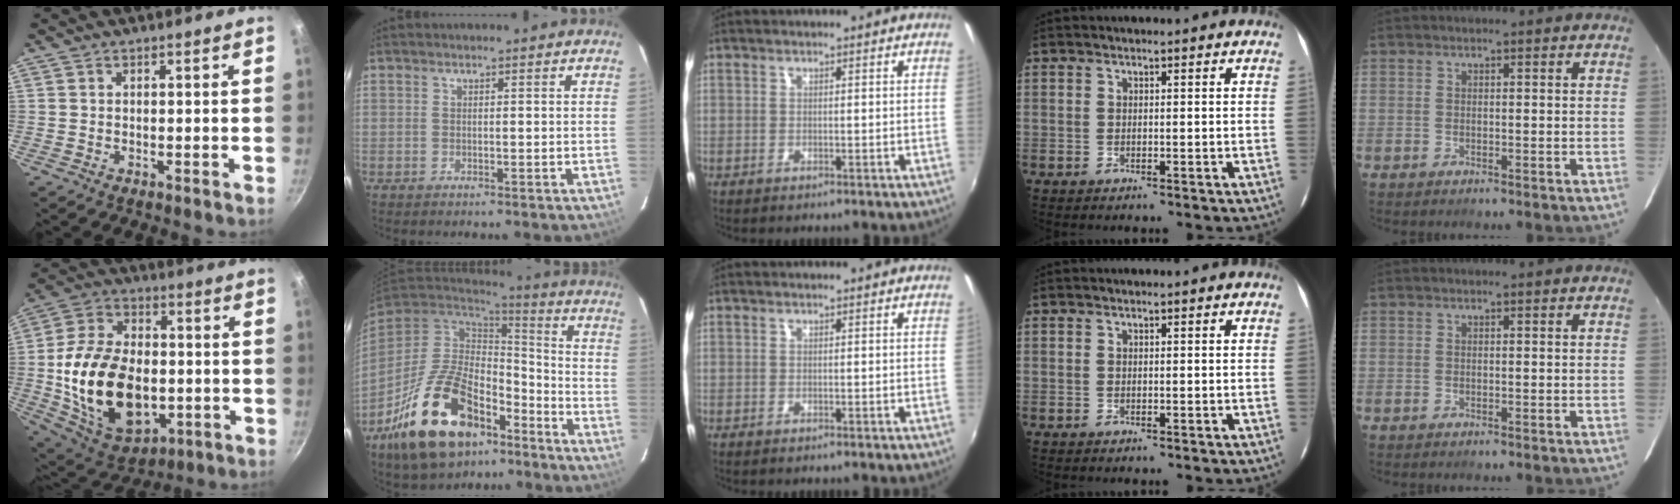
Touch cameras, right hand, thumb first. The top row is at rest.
{"thumb": {"total": 24.2, "force": [-2.9, 15.7, 18.3], "torque": [-0.315, 0.015, -0.035]}, "index": {"total": 23.3, "force": [-12.9, 12.9, 14.6], "torque": [-0.290, -0.002, -0.198]}}